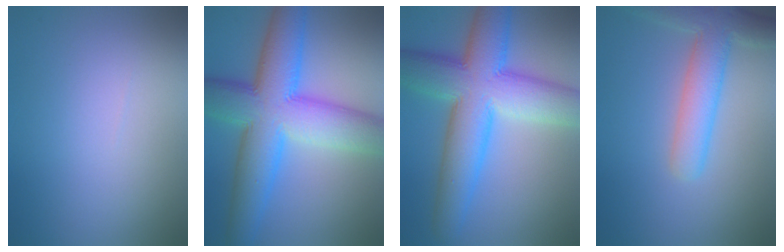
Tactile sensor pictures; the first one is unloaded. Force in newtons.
{"total": 12.5, "press": 12.5, "slide": 0.2}
{"total": 11.9, "press": 11.9, "slide": 0.5}
{"total": 5.5, "press": 5.5, "slide": 0.3}